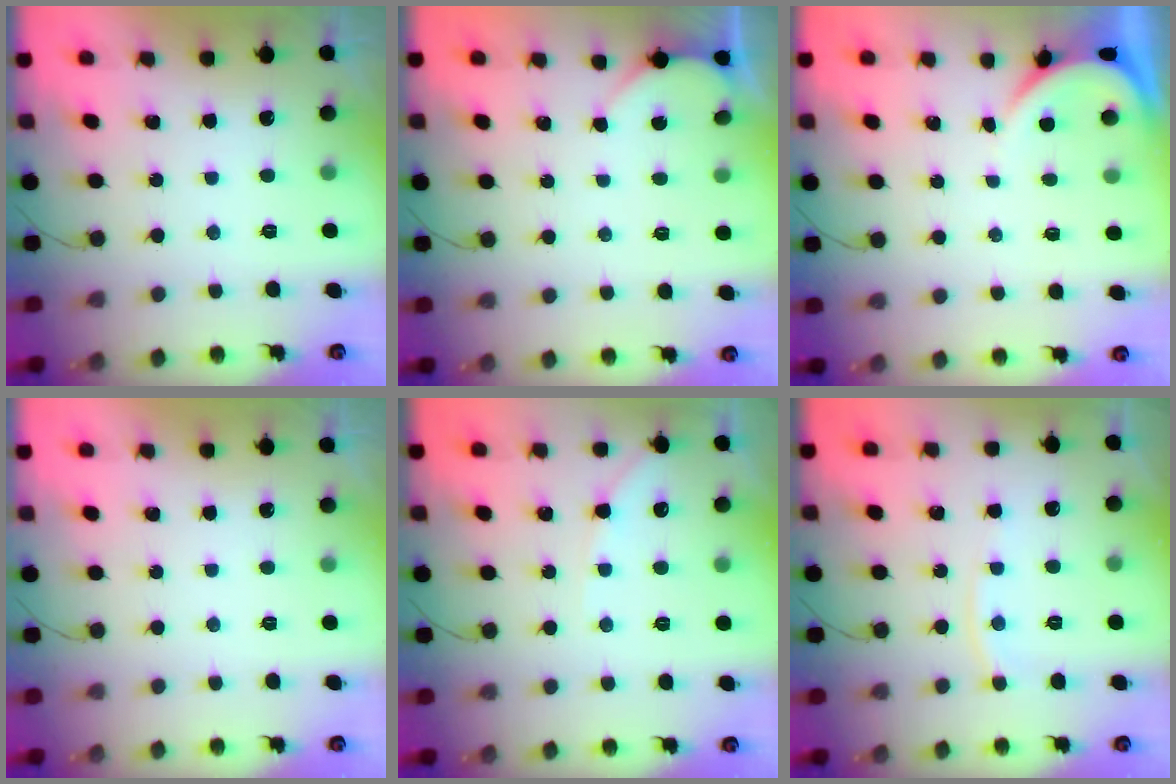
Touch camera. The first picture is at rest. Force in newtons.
{"total": 1.8, "press": 1.8, "slide": 0.2}
{"total": 2.1, "press": 2.1, "slide": 0.2}
{"total": 0.0}
{"total": 6.7, "press": 6.6, "slide": 0.9}
{"total": 5.1, "press": 5.1, "slide": 0.6}